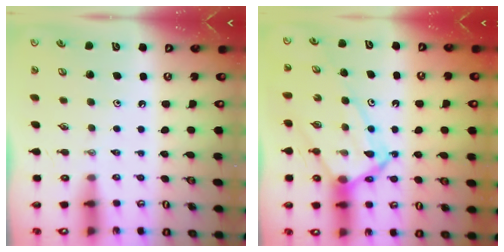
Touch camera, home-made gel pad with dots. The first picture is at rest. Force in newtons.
{"total": 12.6, "press": 12.6, "slide": 1.5}